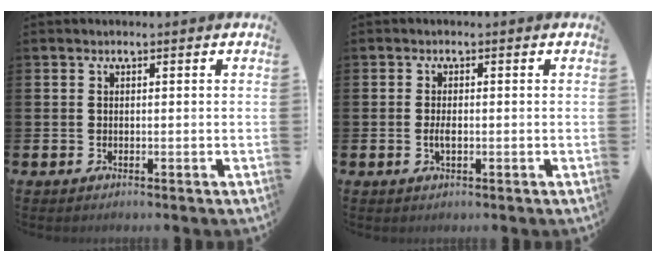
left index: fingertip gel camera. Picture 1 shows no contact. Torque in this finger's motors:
{"motor_torque": [0.11, -0.05, 0.05, 0.06]}